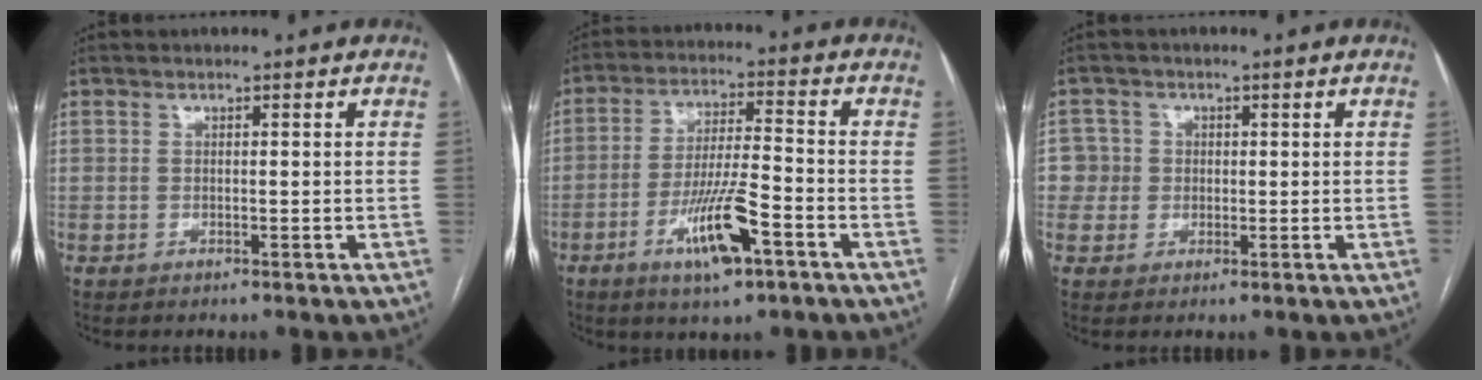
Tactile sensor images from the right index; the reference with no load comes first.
{"total": 10.5, "force": [-5.2, 1.7, 9.0], "torque": [-0.170, -0.007, -0.088]}
{"total": 3.9, "force": [0.1, 3.9, -0.1], "torque": [0.019, 0.016, 0.002]}